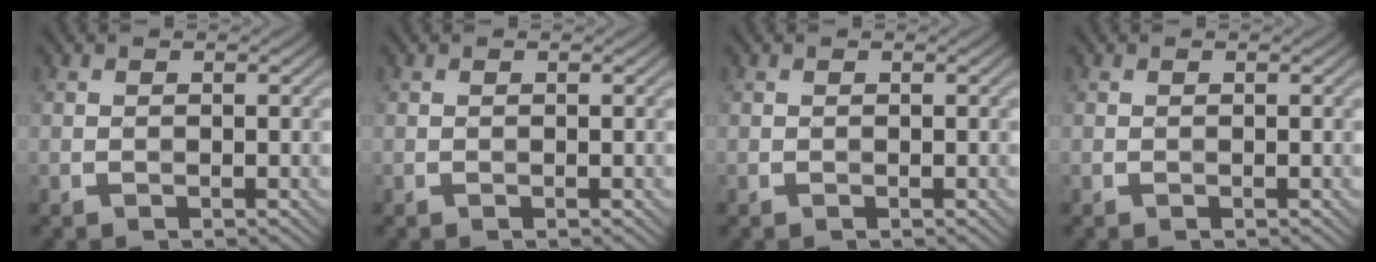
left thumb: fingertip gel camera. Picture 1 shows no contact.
{"total": 0.0}
{"total": 0.0}
{"total": 0.0}